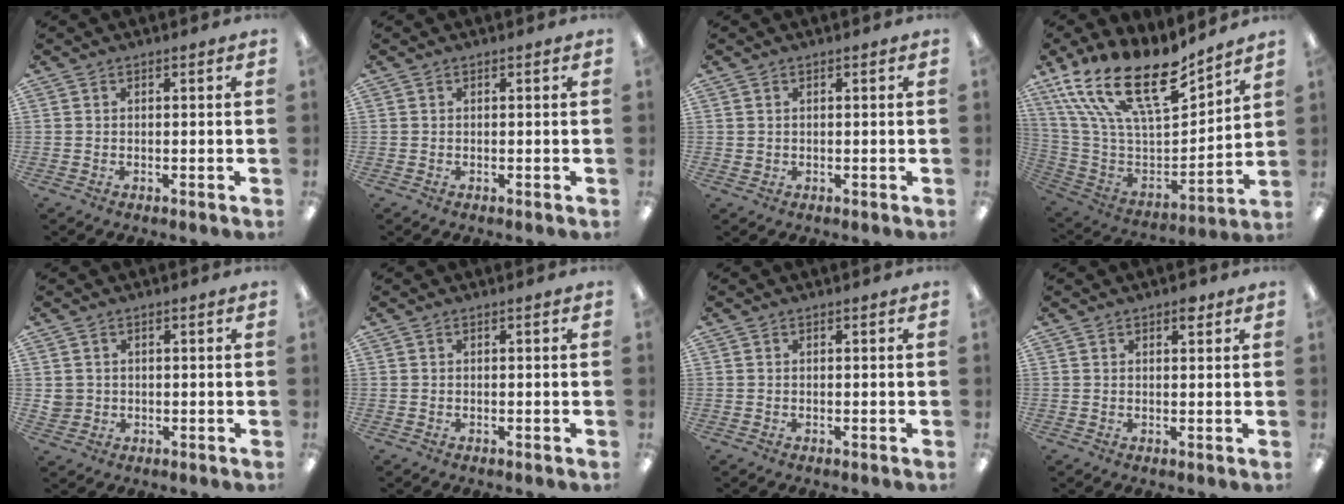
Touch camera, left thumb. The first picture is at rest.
{"total": 0.0}
{"total": 0.7, "force": [0.4, 0.6, -0.1], "torque": [0.001, 0.003, 0.007]}
{"total": 23.1, "force": [15.9, 8.5, 14.3], "torque": [-0.279, -0.114, 0.282]}
{"total": 2.8, "force": [0.5, 2.7, 0.1], "torque": [-0.008, 0.006, 0.010]}
{"total": 0.0}
{"total": 0.0}
{"total": 2.5, "force": [1.7, 1.2, 1.3], "torque": [-0.003, -0.007, 0.025]}